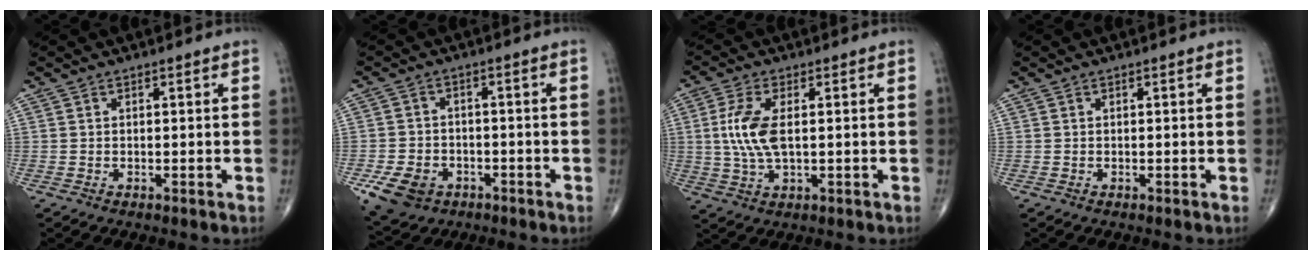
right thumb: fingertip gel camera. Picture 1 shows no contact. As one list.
[{"total": 8.5, "force": [-4.0, 6.3, 4.1], "torque": [-0.068, 0.017, -0.061]}, {"total": 8.4, "force": [0.8, 3.7, 7.5], "torque": [-0.174, -0.001, 0.020]}, {"total": 0.0}]